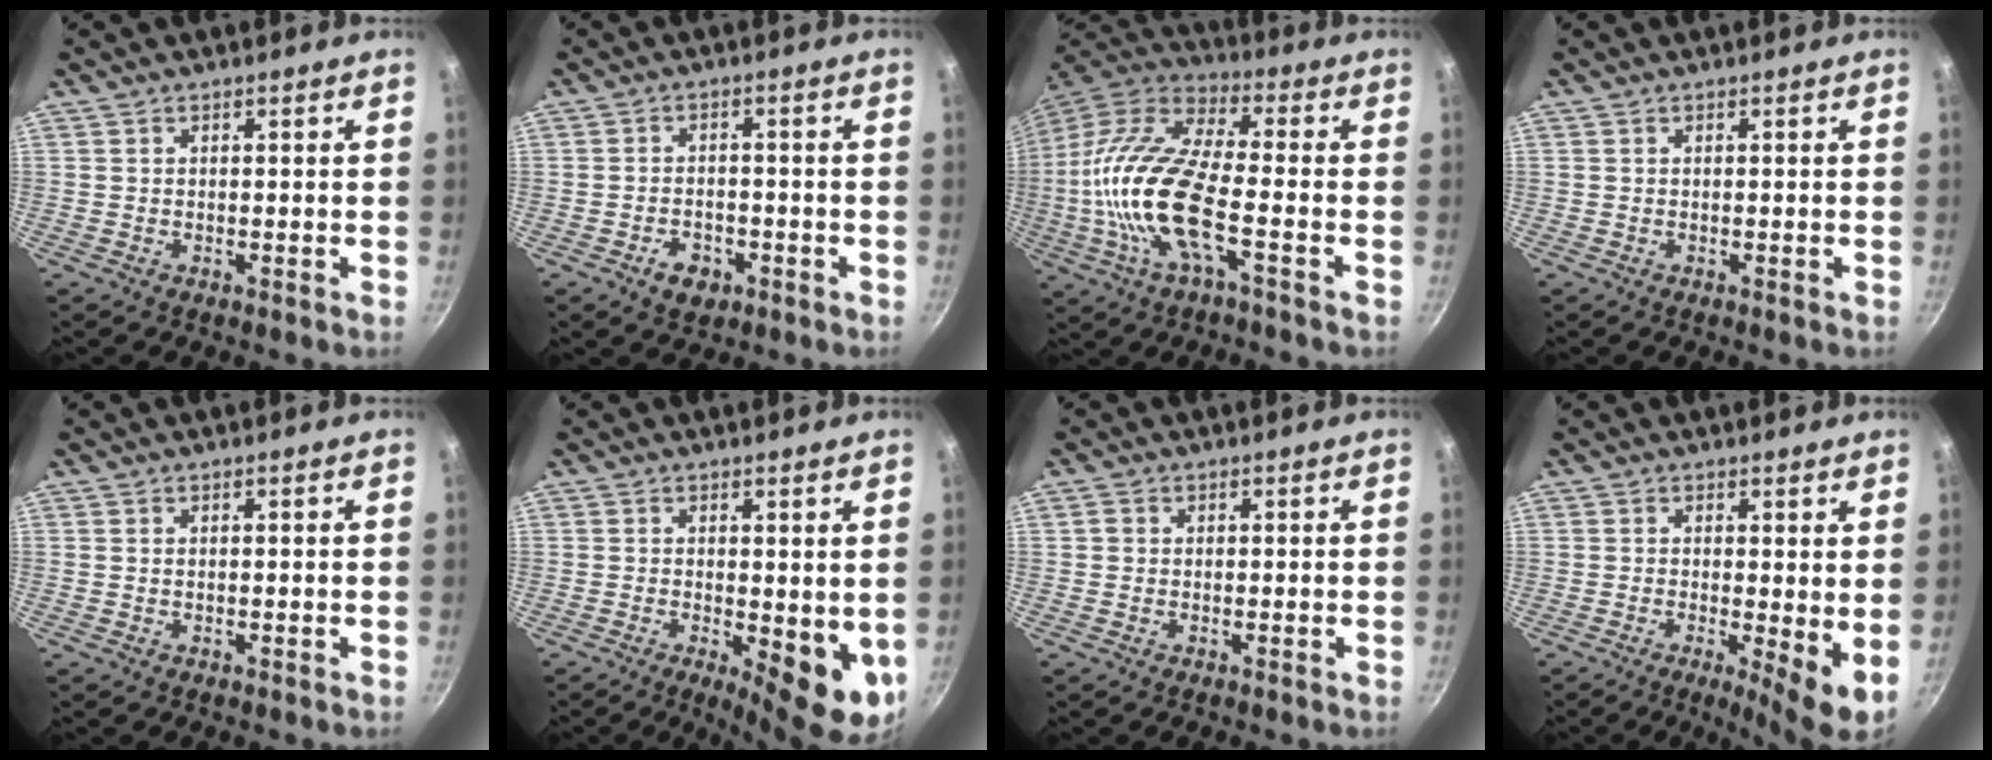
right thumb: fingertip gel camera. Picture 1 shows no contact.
{"total": 4.7, "force": [-2.4, 3.2, 2.6], "torque": [-0.034, 0.019, -0.033]}
{"total": 19.4, "force": [-3.9, 6.8, 17.7], "torque": [-0.355, 0.032, -0.092]}
{"total": 0.0}
{"total": 0.0}
{"total": 7.9, "force": [-0.7, 2.7, 7.4], "torque": [-0.076, -0.012, 0.001]}
{"total": 0.5, "force": [0.0, -0.1, -0.5], "torque": [0.009, 0.000, -0.001]}
{"total": 5.1, "force": [0.1, 0.7, 5.0], "torque": [-0.069, -0.020, 0.004]}